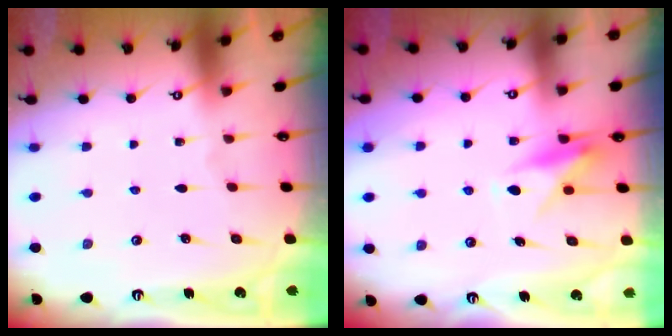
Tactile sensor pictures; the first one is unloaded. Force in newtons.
{"total": 7.8, "press": 7.8, "slide": 0.5}